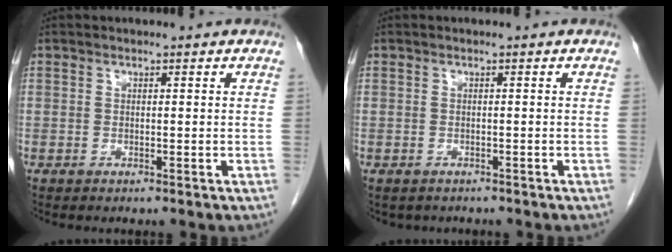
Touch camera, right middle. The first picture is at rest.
{"total": 2.1, "force": [-1.7, 1.2, 0.3], "torque": [-0.009, 0.001, -0.017]}